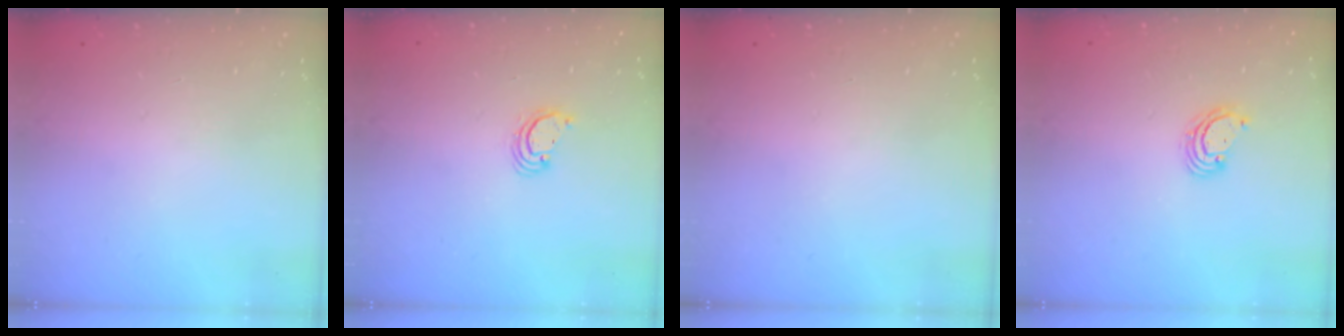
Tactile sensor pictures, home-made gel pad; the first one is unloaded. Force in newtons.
{"total": 2.8, "press": 2.8, "slide": 0.2}
{"total": 0.0}
{"total": 3.5, "press": 3.5, "slide": 0.2}